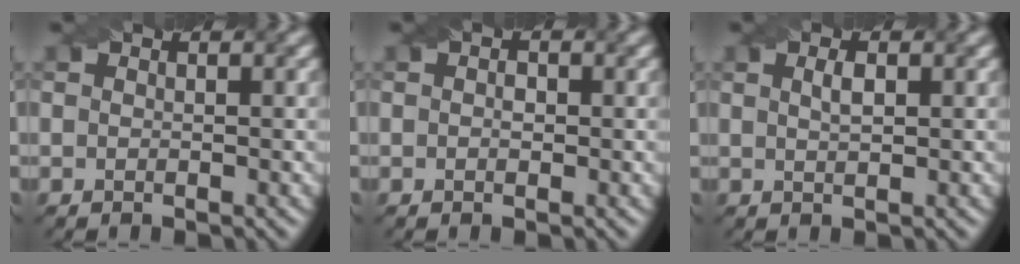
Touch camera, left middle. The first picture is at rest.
{"total": 1.0, "force": [0.0, 0.7, 0.7], "torque": [-0.011, 0.001, -0.002]}
{"total": 1.4, "force": [0.5, 0.5, 1.2], "torque": [-0.023, 0.002, 0.011]}